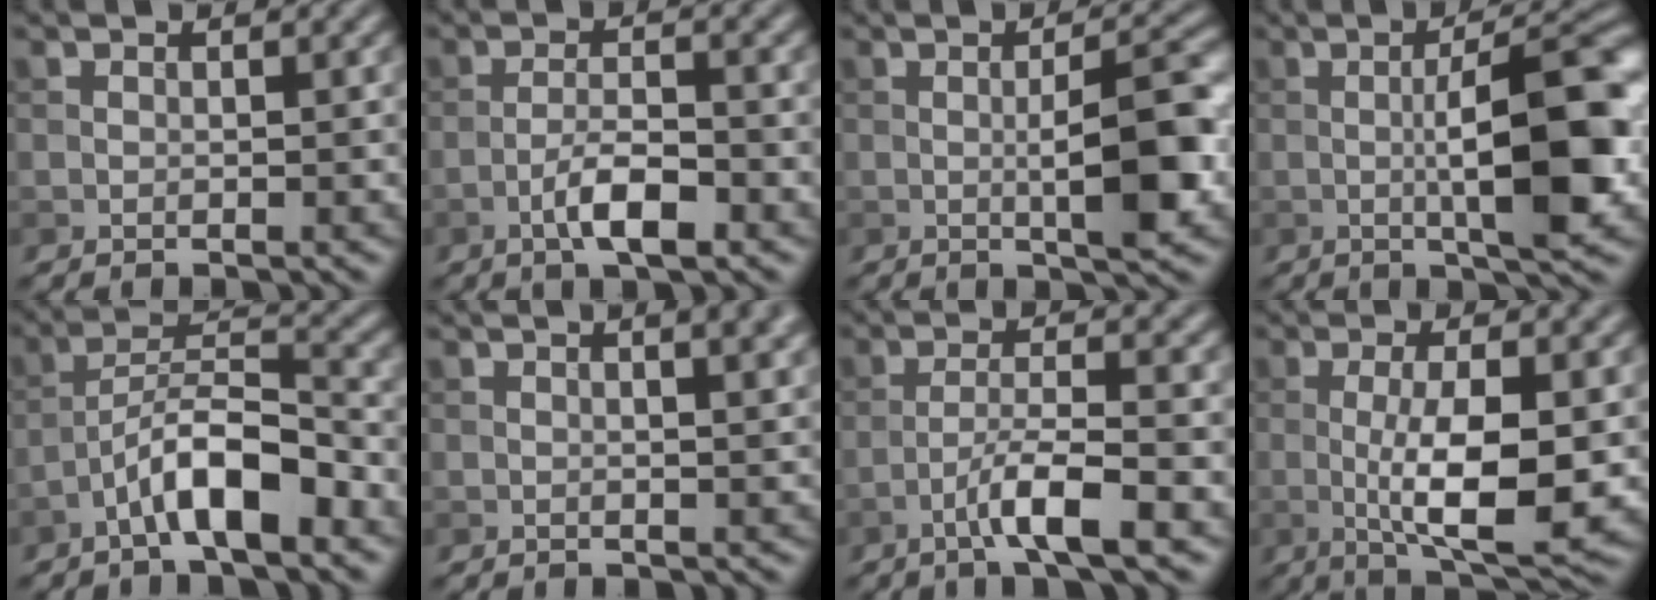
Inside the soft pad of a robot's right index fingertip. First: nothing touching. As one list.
[{"total": 4.2, "force": [-2.0, 1.1, 3.5], "torque": [-0.067, 0.006, -0.041]}, {"total": 6.7, "force": [-0.7, 1.5, 6.5], "torque": [-0.098, 0.004, -0.011]}, {"total": 9.6, "force": [-0.8, 2.3, 9.3], "torque": [-0.132, 0.003, -0.014]}, {"total": 6.3, "force": [-3.5, 1.7, 5.0], "torque": [-0.088, 0.018, -0.063]}, {"total": 6.6, "force": [2.7, 3.1, 5.2], "torque": [-0.020, 0.042, 0.002]}, {"total": 5.0, "force": [-2.5, 0.6, 4.3], "torque": [-0.074, 0.010, -0.051]}, {"total": 7.9, "force": [-0.6, 2.0, 7.6], "torque": [-0.129, -0.008, -0.005]}]